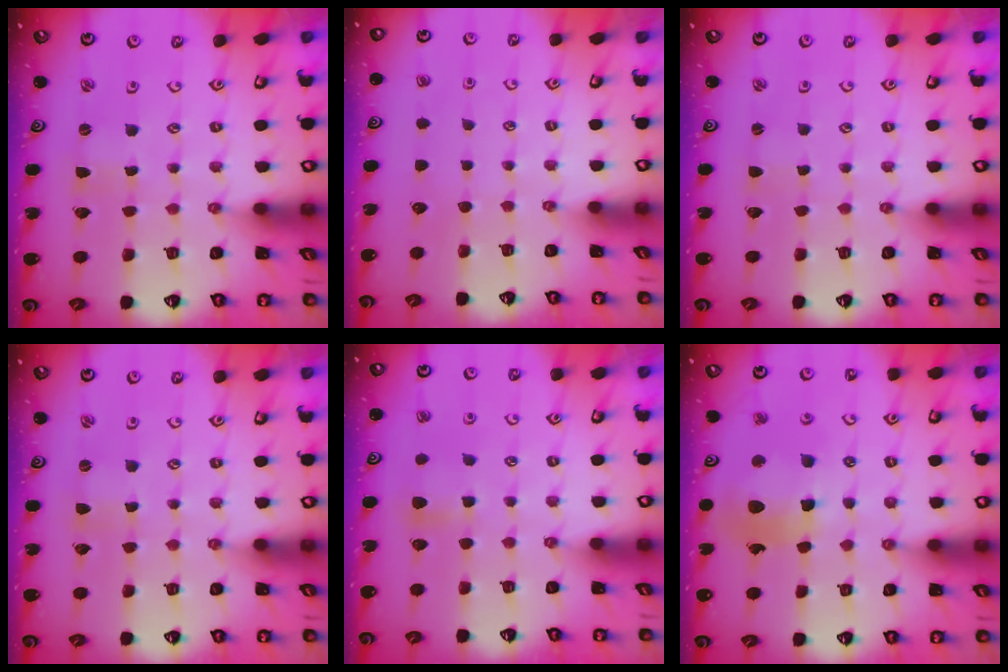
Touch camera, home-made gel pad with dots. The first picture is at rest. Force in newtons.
{"total": 0.0}
{"total": 0.7, "press": 0.7, "slide": 0.1}
{"total": 0.0}
{"total": 5.7, "press": 5.7, "slide": 0.6}
{"total": 15.4, "press": 15.3, "slide": 1.9}